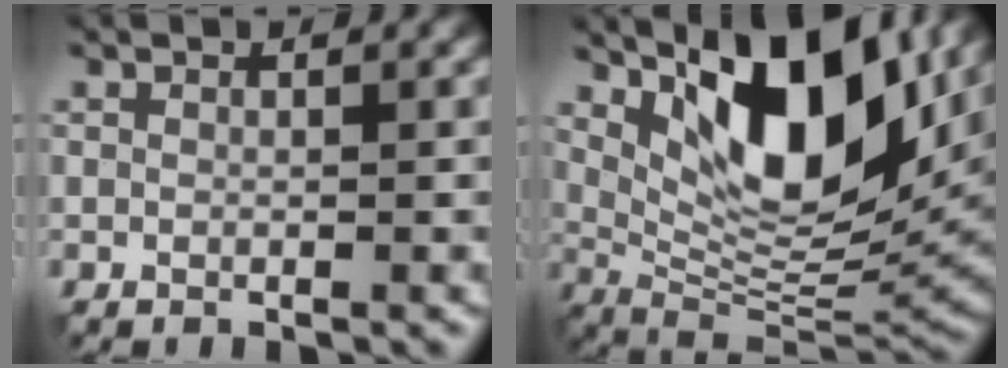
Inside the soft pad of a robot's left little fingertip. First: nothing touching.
{"total": 12.5, "force": [5.1, 5.0, 10.3], "torque": [-0.164, -0.005, 0.096]}